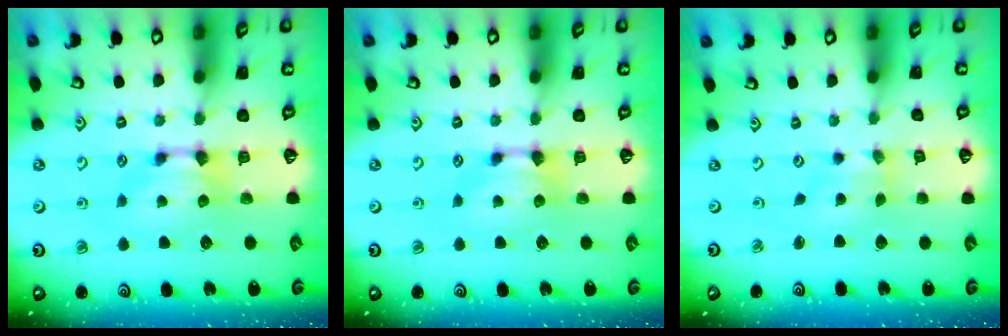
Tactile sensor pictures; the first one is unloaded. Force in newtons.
{"total": 0.0}
{"total": 1.4, "press": 1.0, "slide": 0.9}